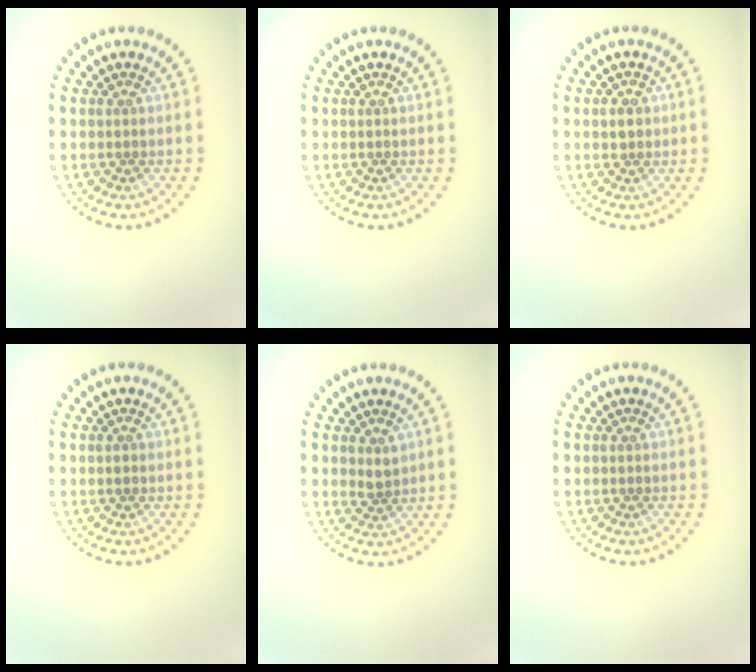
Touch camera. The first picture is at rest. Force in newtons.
{"total": 0.0}
{"total": 1.0, "press": 1.0, "slide": 0.2}
{"total": 0.6, "press": 0.6, "slide": 0.1}
{"total": 1.4, "press": 1.2, "slide": 0.8}
{"total": 0.0}